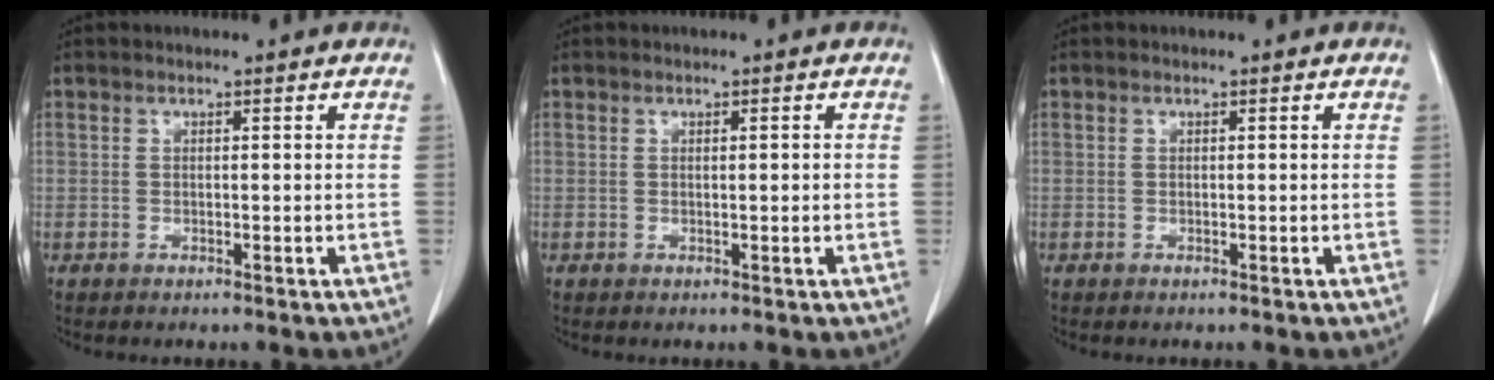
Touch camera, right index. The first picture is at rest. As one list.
[{"total": 0.8, "force": [0.0, 0.1, 0.8], "torque": [-0.015, 0.002, 0.003]}, {"total": 0.0}]